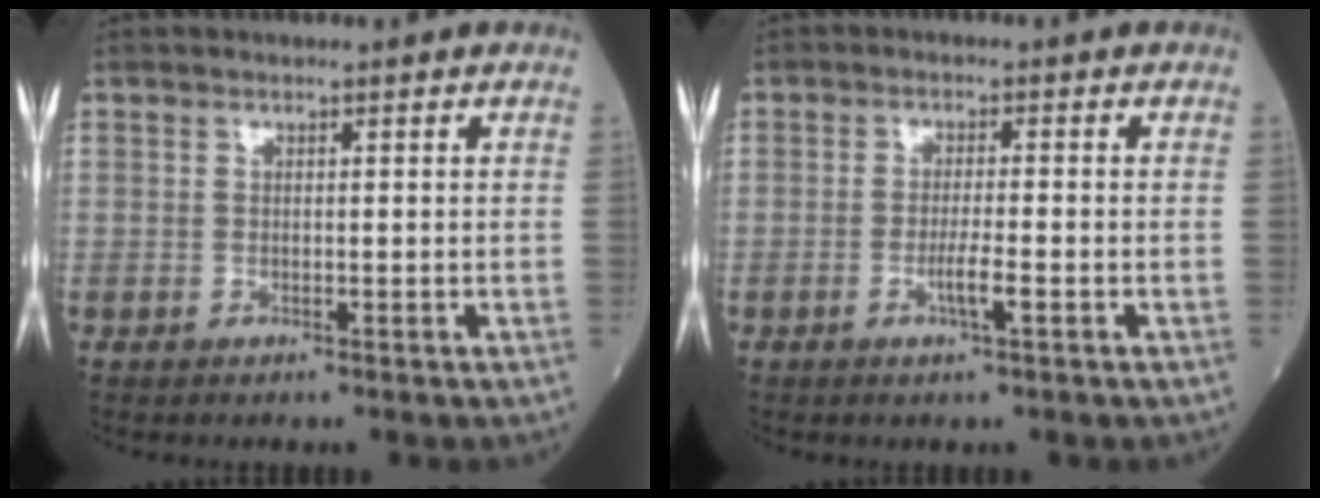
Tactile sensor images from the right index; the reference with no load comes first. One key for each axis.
{"total": 3.0, "fx": -1.2, "fy": 0.0, "fz": 2.7, "tx": -0.052, "ty": -0.003, "tz": -0.022}